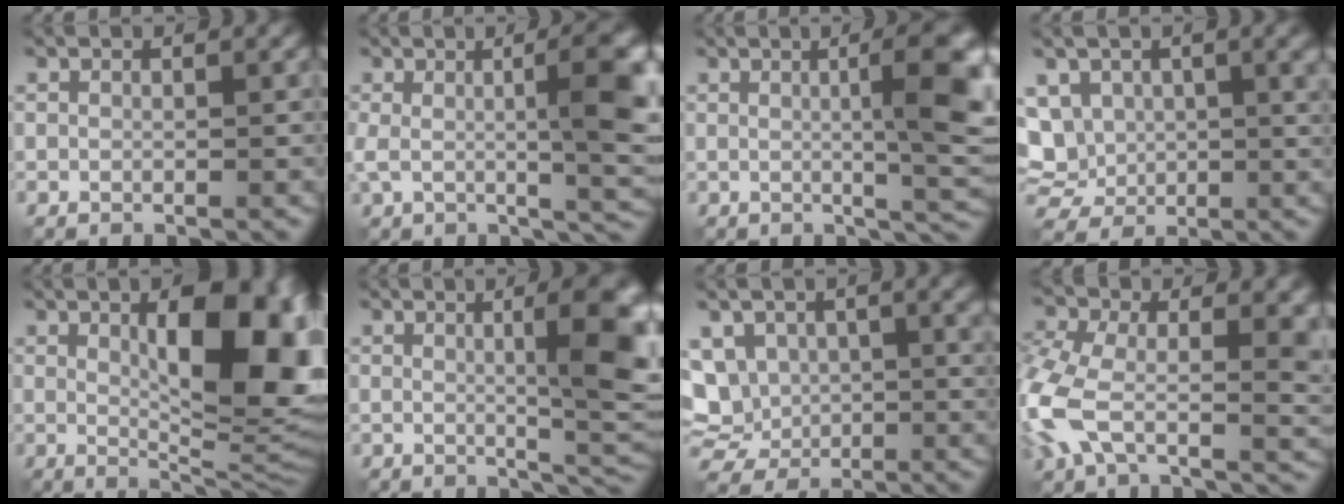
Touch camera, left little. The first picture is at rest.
{"total": 9.0, "force": [0.5, 2.6, 8.5], "torque": [-0.121, 0.004, 0.005]}
{"total": 8.3, "force": [0.7, 1.9, 8.0], "torque": [-0.087, 0.007, 0.012]}
{"total": 8.4, "force": [2.1, 6.0, 5.5], "torque": [-0.122, -0.005, 0.040]}
{"total": 13.4, "force": [2.6, 4.8, 12.2], "torque": [-0.143, 0.003, 0.040]}
{"total": 9.3, "force": [1.1, 2.2, 8.9], "torque": [-0.095, 0.008, 0.018]}
{"total": 7.7, "force": [1.8, 5.9, 4.6], "torque": [-0.102, 0.001, 0.032]}
{"total": 13.1, "force": [-1.5, 7.2, 10.8], "torque": [-0.262, -0.023, -0.030]}